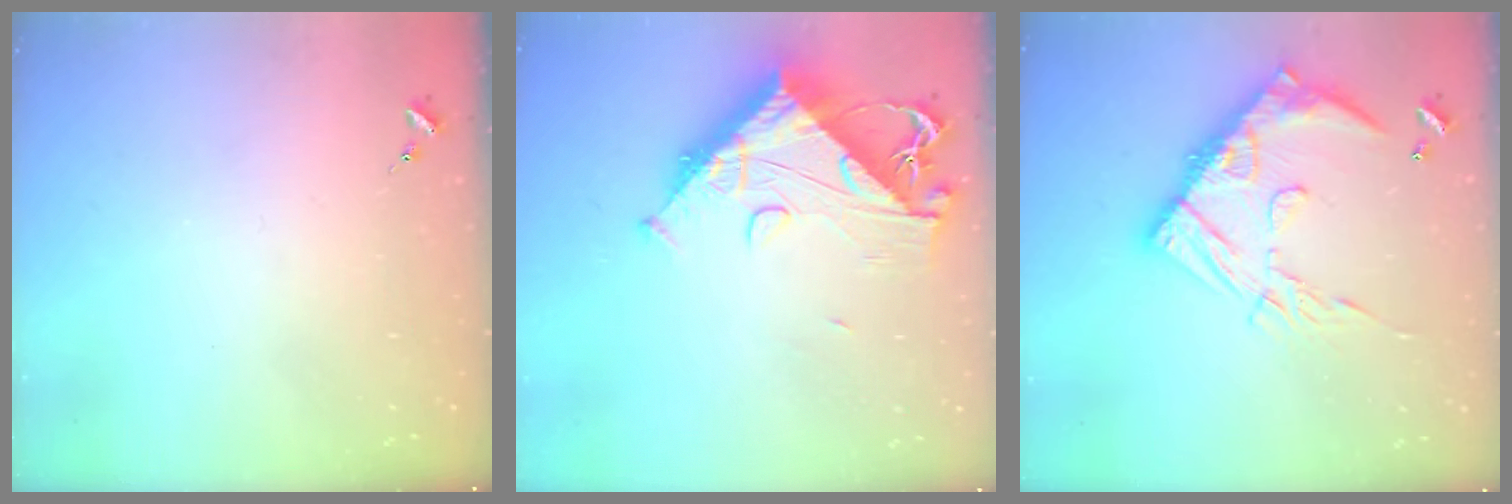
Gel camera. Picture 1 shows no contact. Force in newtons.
{"total": 16.1, "press": 16.0, "slide": 1.1}
{"total": 18.4, "press": 18.3, "slide": 1.5}